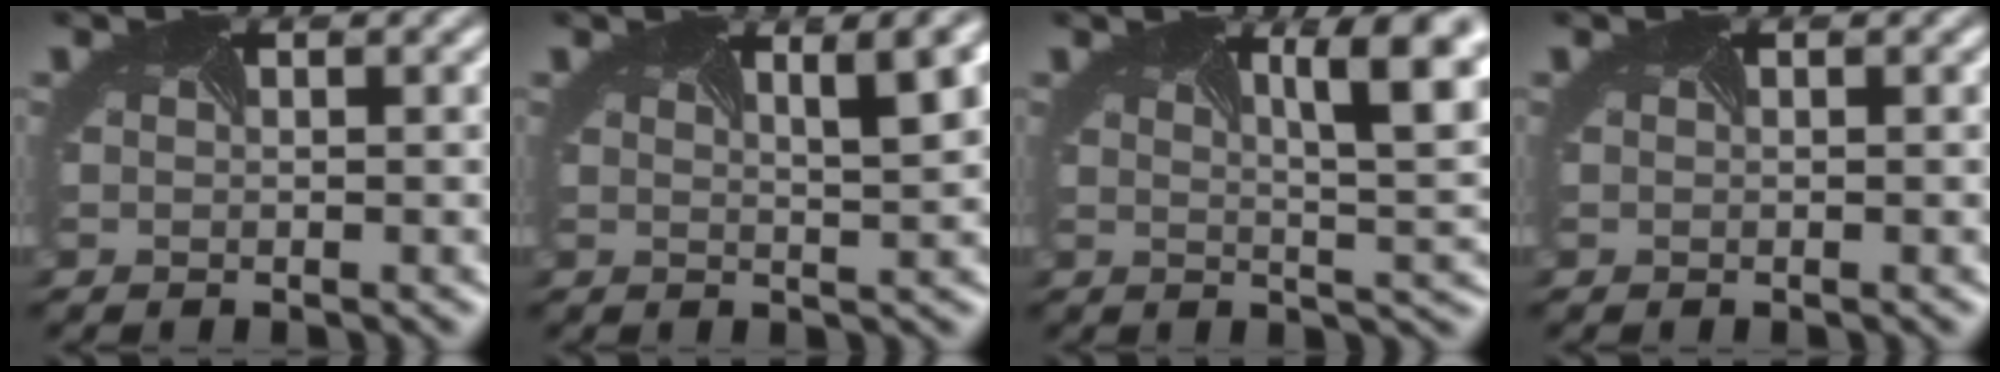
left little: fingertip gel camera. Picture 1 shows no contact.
{"total": 4.9, "force": [1.7, 1.6, 4.2], "torque": [-0.026, 0.016, 0.020]}
{"total": 8.8, "force": [3.2, 2.6, 7.7], "torque": [-0.081, 0.018, 0.038]}
{"total": 0.0}